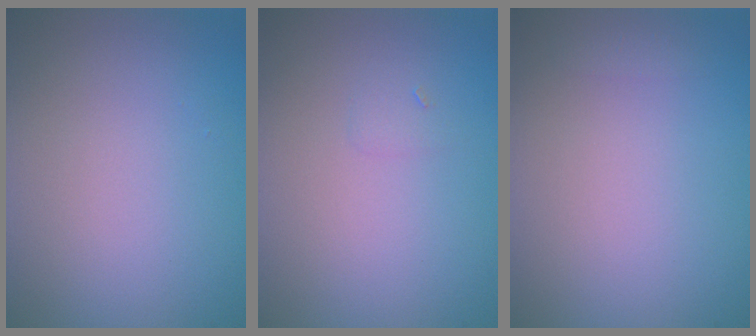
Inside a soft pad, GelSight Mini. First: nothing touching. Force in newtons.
{"total": 0.5, "press": 0.5, "slide": 0.1}
{"total": 0.7, "press": 0.7, "slide": 0.1}